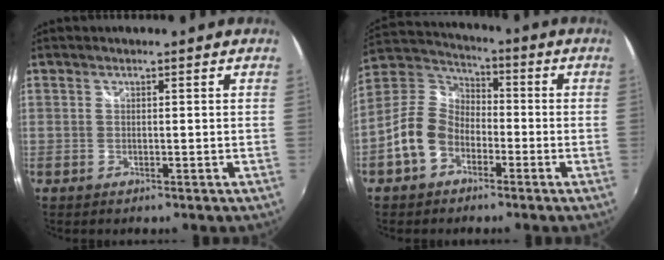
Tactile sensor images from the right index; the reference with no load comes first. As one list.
[{"total": 10.6, "force": [-4.5, 7.7, 5.8], "torque": [-0.133, 0.024, -0.083]}]